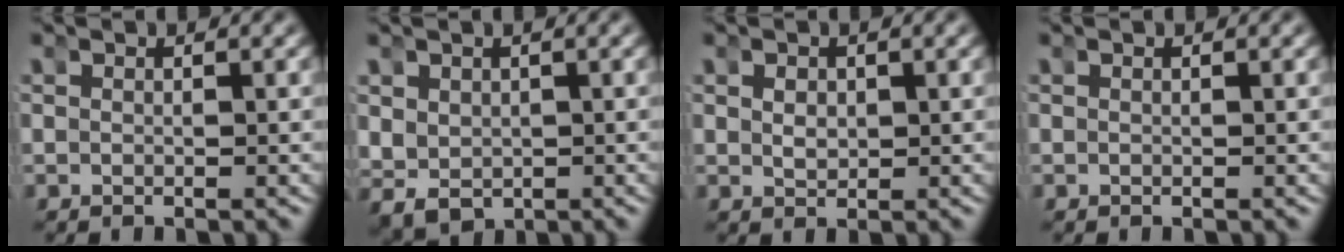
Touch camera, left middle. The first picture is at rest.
{"total": 5.1, "force": [-0.7, 4.5, 2.5], "torque": [-0.067, -0.031, 0.011]}
{"total": 1.1, "force": [0.2, 0.7, 0.8], "torque": [-0.017, -0.006, 0.014]}
{"total": 0.0}